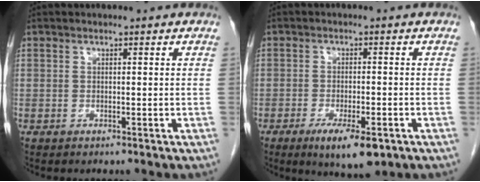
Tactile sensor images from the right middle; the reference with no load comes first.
{"total": 7.3, "force": [-4.0, 1.9, 5.7], "torque": [-0.090, -0.011, -0.056]}